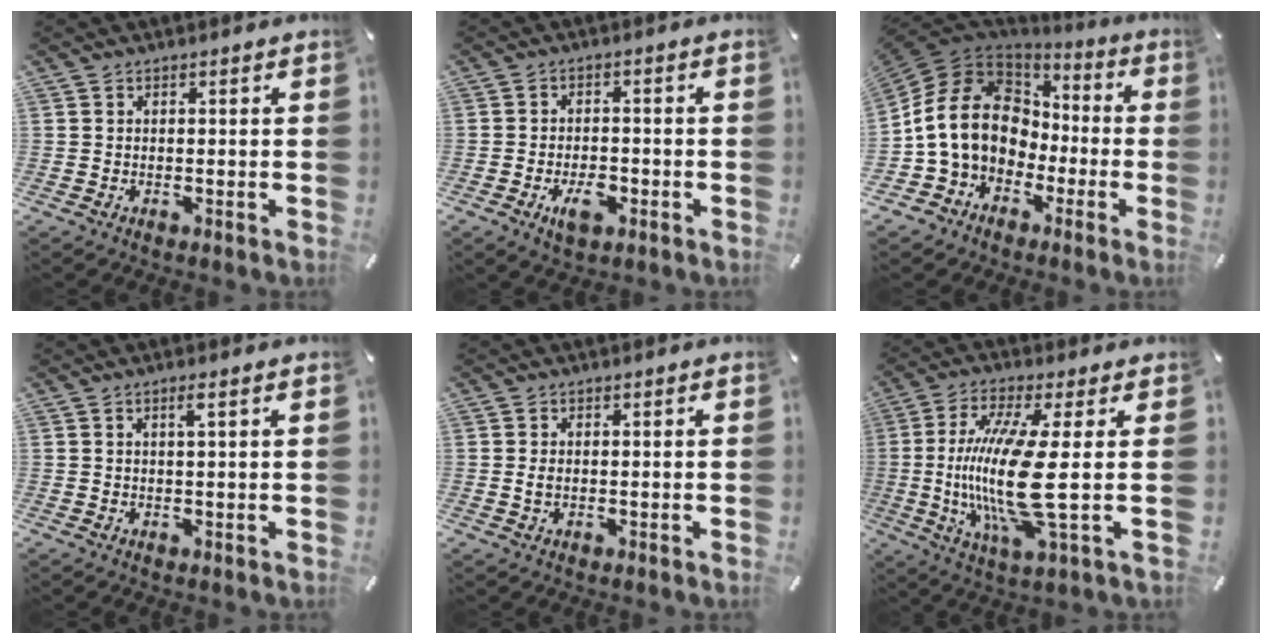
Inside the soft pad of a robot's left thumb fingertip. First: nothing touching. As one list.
[{"total": 5.6, "force": [-2.4, 3.1, 3.9], "torque": [-0.065, 0.008, -0.043]}, {"total": 16.7, "force": [-1.0, 14.1, 9.0], "torque": [-0.186, 0.019, -0.018]}, {"total": 2.2, "force": [0.7, 0.0, 2.0], "torque": [-0.040, 0.000, 0.011]}, {"total": 1.3, "force": [0.0, 0.8, 1.0], "torque": [-0.018, 0.003, -0.001]}, {"total": 17.3, "force": [0.0, 2.6, 17.1], "torque": [-0.380, -0.038, -0.016]}]